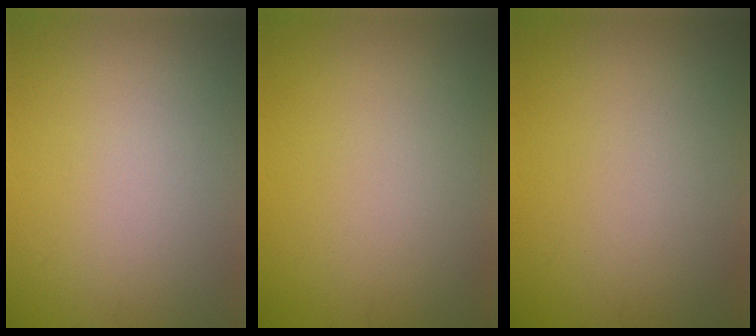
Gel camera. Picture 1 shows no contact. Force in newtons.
{"total": 0.0}
{"total": 0.0}